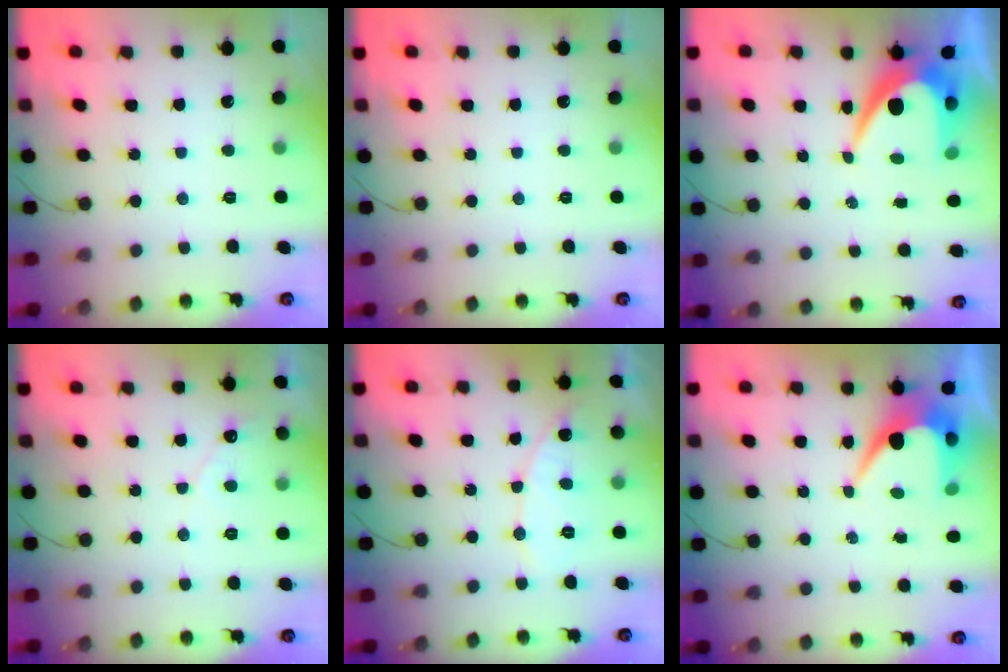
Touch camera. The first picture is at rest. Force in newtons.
{"total": 0.0}
{"total": 9.9, "press": 9.9, "slide": 0.8}
{"total": 3.1, "press": 3.1, "slide": 0.2}
{"total": 8.1, "press": 8.1, "slide": 0.5}
{"total": 6.8, "press": 6.8, "slide": 0.4}